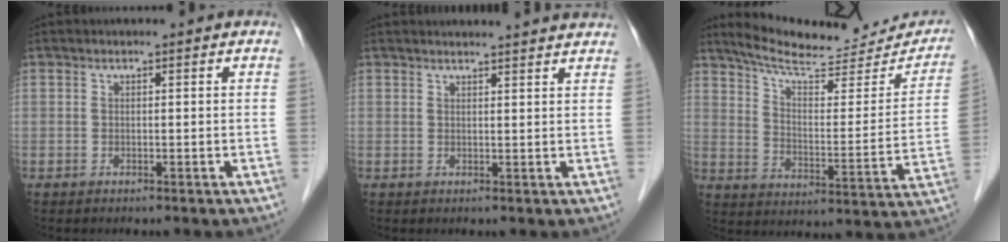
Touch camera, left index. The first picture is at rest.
{"total": 8.5, "force": [8.2, 0.0, 2.2], "torque": [-0.023, 0.011, 0.078]}
{"total": 20.6, "force": [18.8, 4.5, 7.1], "torque": [-0.096, -0.023, 0.251]}